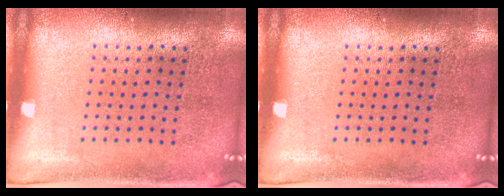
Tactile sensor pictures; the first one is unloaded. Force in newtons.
{"total": 0.0}